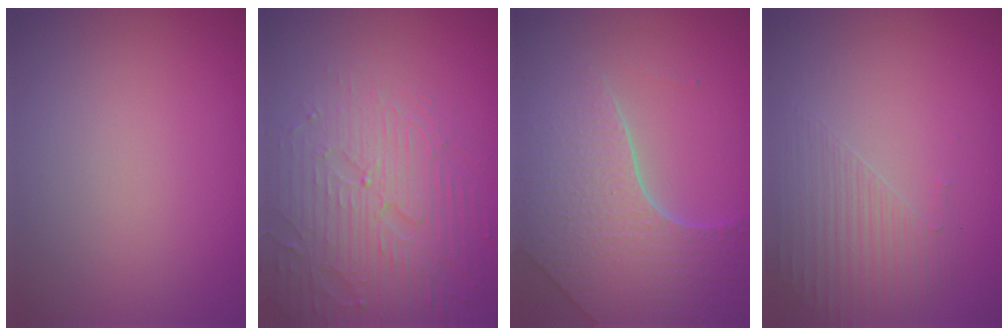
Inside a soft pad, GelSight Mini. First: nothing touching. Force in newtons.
{"total": 5.2, "press": 4.7, "slide": 2.1}
{"total": 8.0, "press": 5.8, "slide": 5.5}
{"total": 1.8, "press": 1.2, "slide": 1.3}